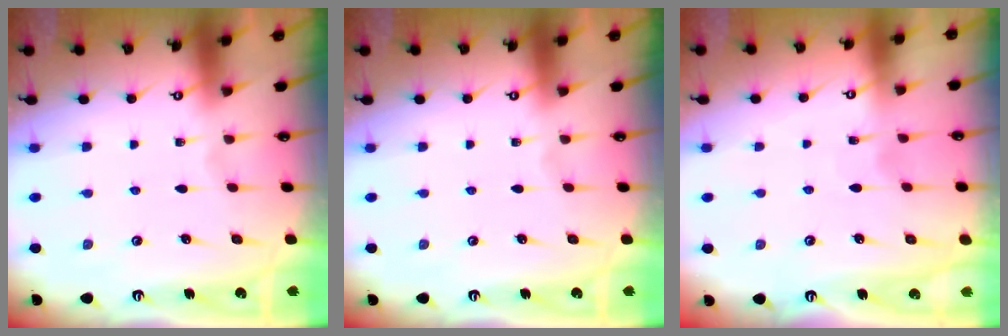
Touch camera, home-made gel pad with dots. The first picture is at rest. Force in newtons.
{"total": 0.0}
{"total": 5.5, "press": 5.4, "slide": 0.6}